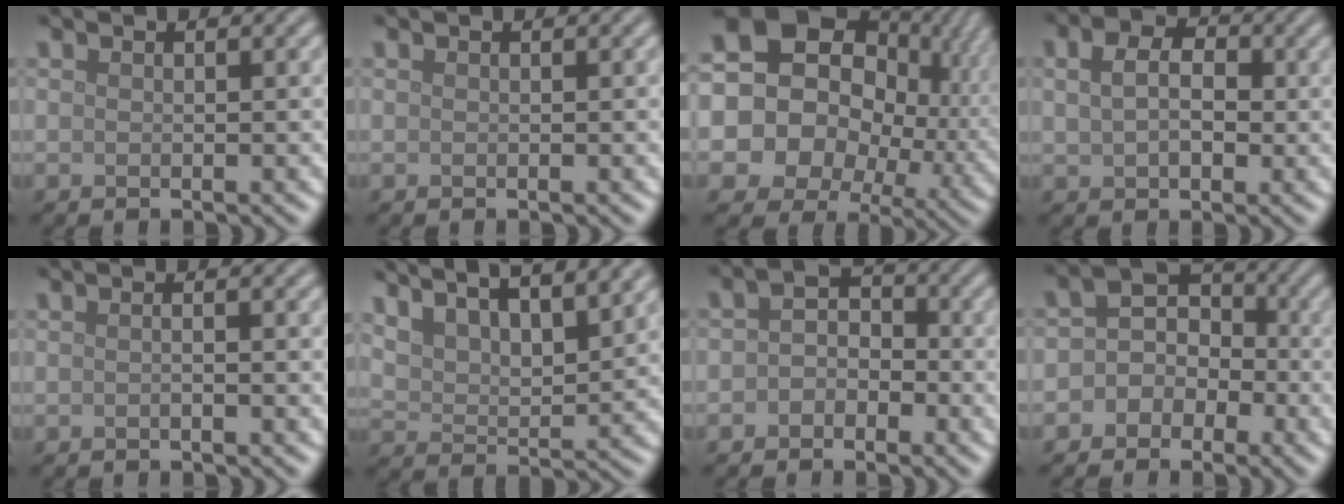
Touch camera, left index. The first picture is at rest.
{"total": 0.0}
{"total": 20.4, "force": [2.0, 17.1, 10.9], "torque": [-0.192, 0.009, 0.018]}
{"total": 4.6, "force": [1.0, 3.2, 3.1], "torque": [-0.061, 0.007, 0.008]}
{"total": 0.8, "force": [-0.1, 0.2, 0.8], "torque": [-0.013, -0.003, -0.008]}
{"total": 12.4, "force": [8.9, 4.5, 7.4], "torque": [-0.117, 0.039, 0.114]}
{"total": 2.5, "force": [-1.1, 1.9, 1.2], "torque": [-0.016, 0.011, -0.029]}
{"total": 4.2, "force": [-1.0, 3.6, 1.7], "torque": [0.009, 0.015, -0.037]}